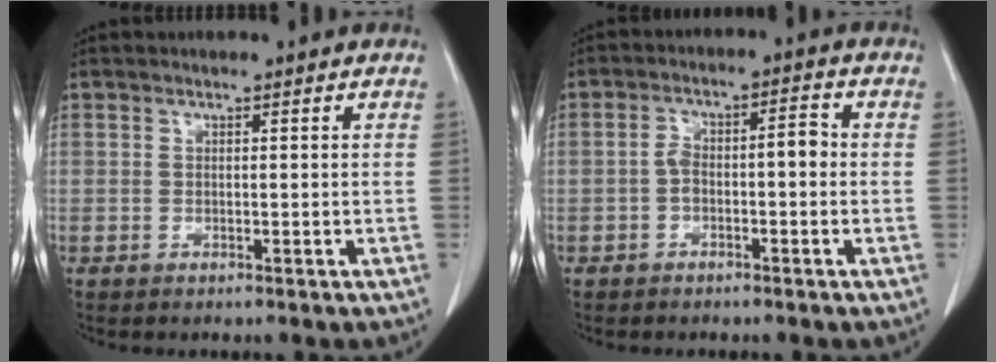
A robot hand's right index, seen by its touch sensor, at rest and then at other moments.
{"total": 4.9, "force": [-0.9, 1.8, 4.5], "torque": [-0.081, 0.032, -0.013]}